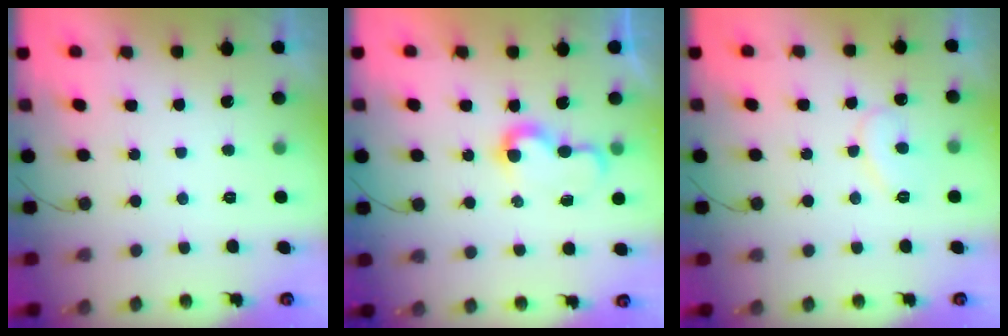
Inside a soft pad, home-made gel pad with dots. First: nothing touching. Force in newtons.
{"total": 6.4, "press": 6.4, "slide": 0.8}
{"total": 7.7, "press": 7.7, "slide": 0.5}